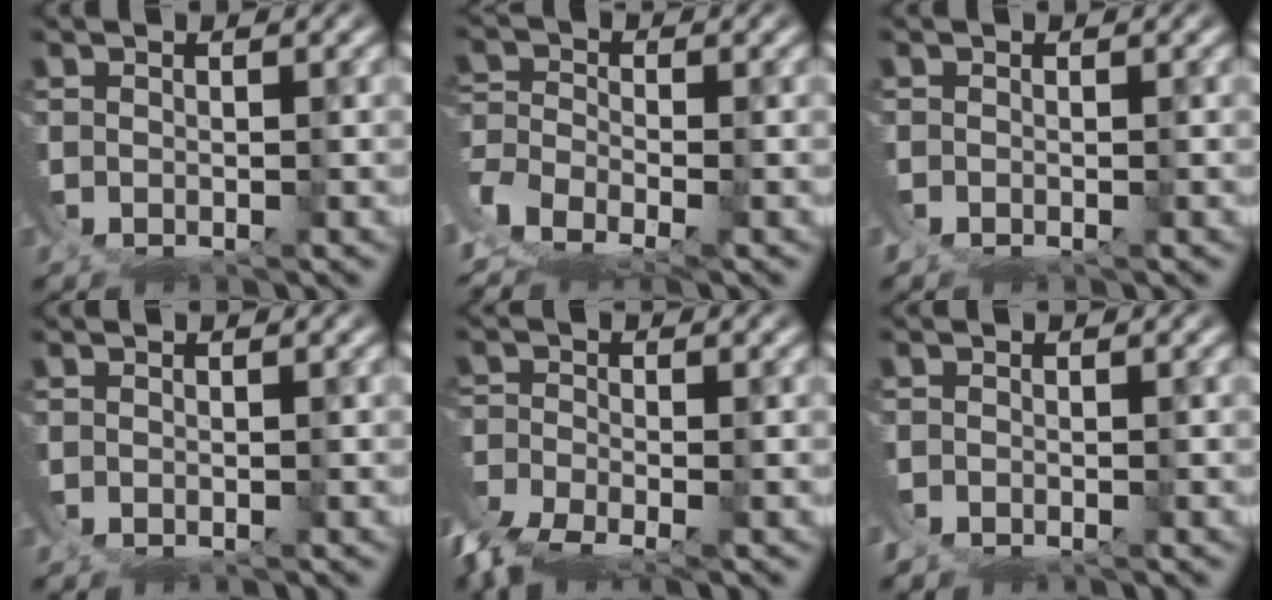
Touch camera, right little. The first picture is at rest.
{"total": 5.6, "force": [-3.8, 3.1, 2.7], "torque": [-0.067, -0.031, -0.063]}
{"total": 0.8, "force": [-0.6, 0.5, 0.1], "torque": [-0.011, -0.010, -0.009]}
{"total": 0.0}
{"total": 4.9, "force": [-3.6, 2.1, 2.5], "torque": [-0.065, -0.036, -0.056]}
{"total": 1.1, "force": [-1.0, 0.6, 0.0], "torque": [-0.011, -0.010, -0.017]}